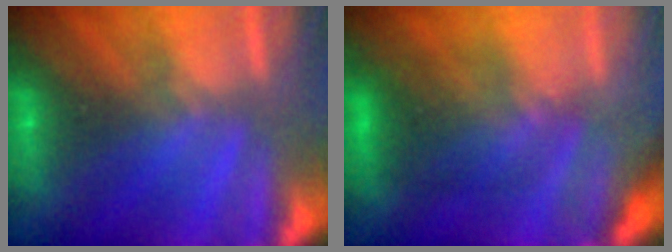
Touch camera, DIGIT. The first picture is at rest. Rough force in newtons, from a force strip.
{"total": 2.6}